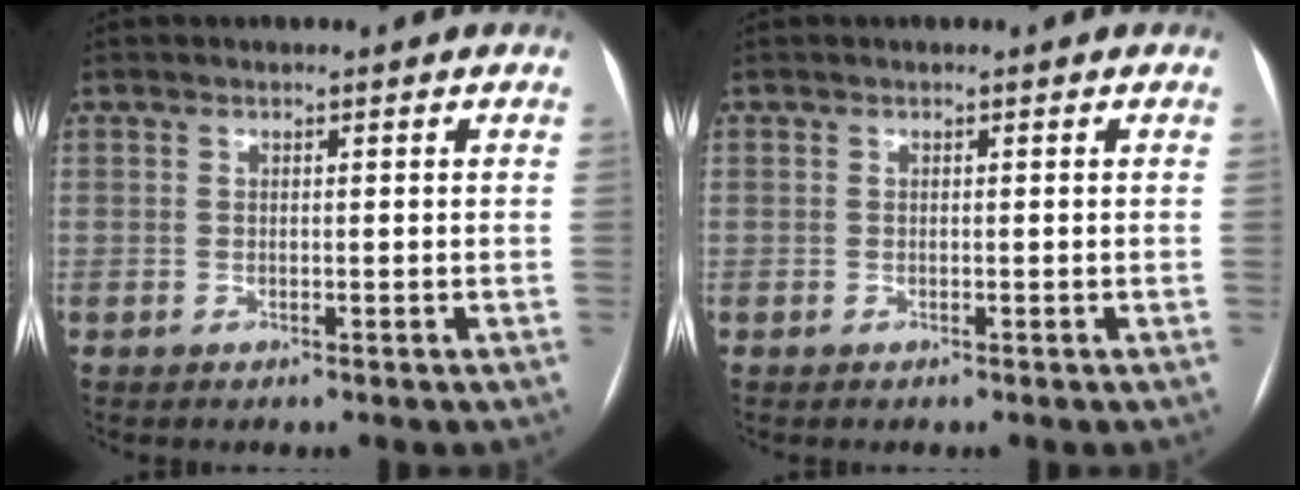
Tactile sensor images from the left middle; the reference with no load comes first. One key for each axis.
{"total": 0.0}